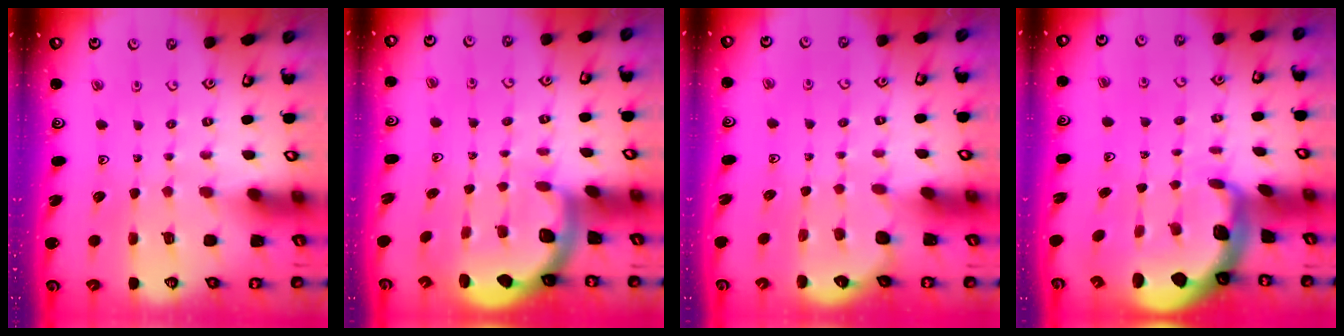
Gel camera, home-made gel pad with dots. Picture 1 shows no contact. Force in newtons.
{"total": 1.9, "press": 1.8, "slide": 0.5}
{"total": 1.9, "press": 0.5, "slide": 1.9}
{"total": 1.9, "press": 1.9, "slide": 0.4}